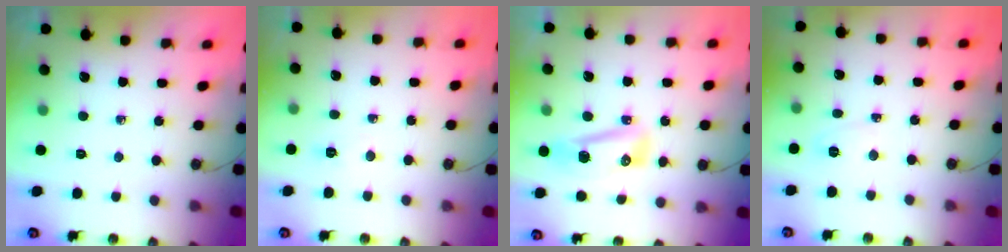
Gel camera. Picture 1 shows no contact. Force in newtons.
{"total": 14.3, "press": 5.5, "slide": 13.2}
{"total": 10.7, "press": 9.3, "slide": 5.2}
{"total": 5.4, "press": 3.0, "slide": 4.4}